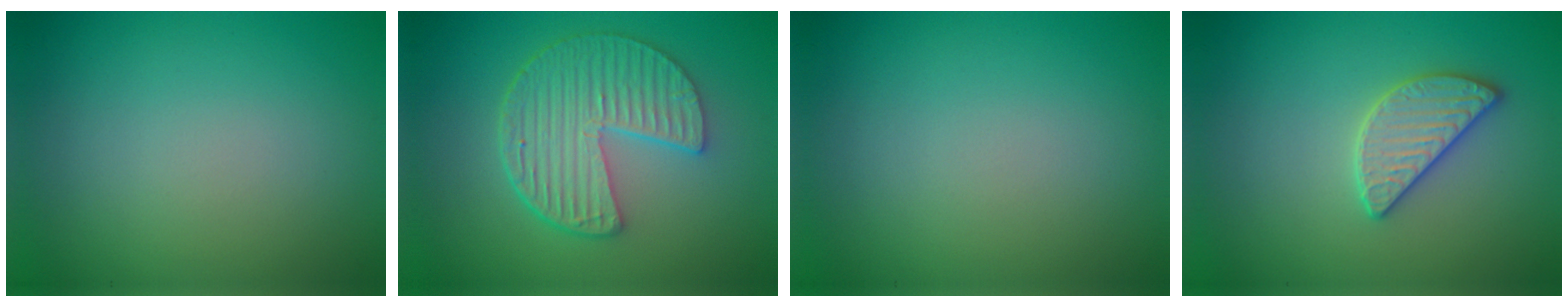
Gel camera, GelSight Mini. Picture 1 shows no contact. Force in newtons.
{"total": 6.4, "press": 4.8, "slide": 4.2}
{"total": 0.0}
{"total": 2.8, "press": 2.8, "slide": 0.2}